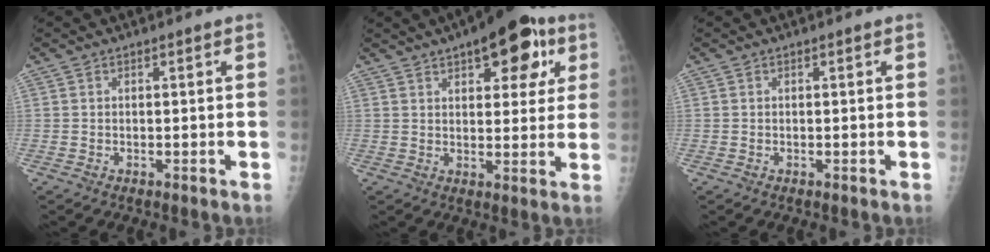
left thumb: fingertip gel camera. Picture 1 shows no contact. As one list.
[{"total": 14.4, "force": [6.8, 6.7, 10.8], "torque": [-0.095, -0.007, 0.087]}, {"total": 0.0}]